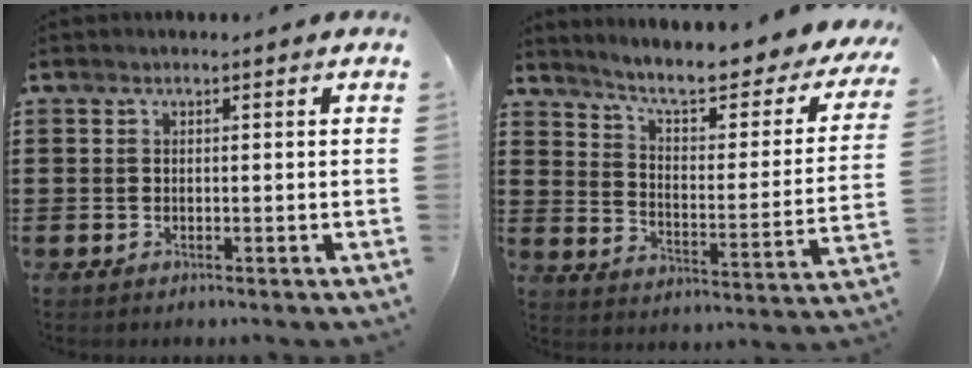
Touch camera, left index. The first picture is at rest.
{"total": 7.1, "force": [5.8, 0.8, 4.1], "torque": [-0.095, -0.043, 0.090]}